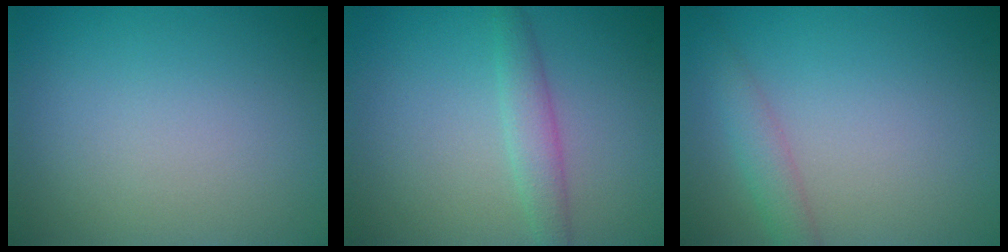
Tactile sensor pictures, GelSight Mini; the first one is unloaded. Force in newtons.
{"total": 2.2, "press": 2.2, "slide": 0.0}
{"total": 2.1, "press": 2.1, "slide": 0.1}